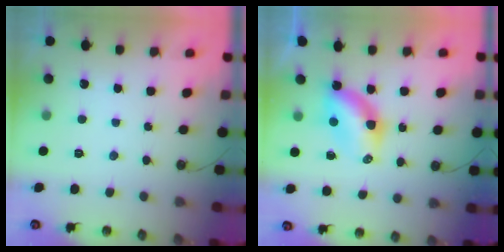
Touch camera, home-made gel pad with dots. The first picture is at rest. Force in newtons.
{"total": 6.9, "press": 6.9, "slide": 0.6}